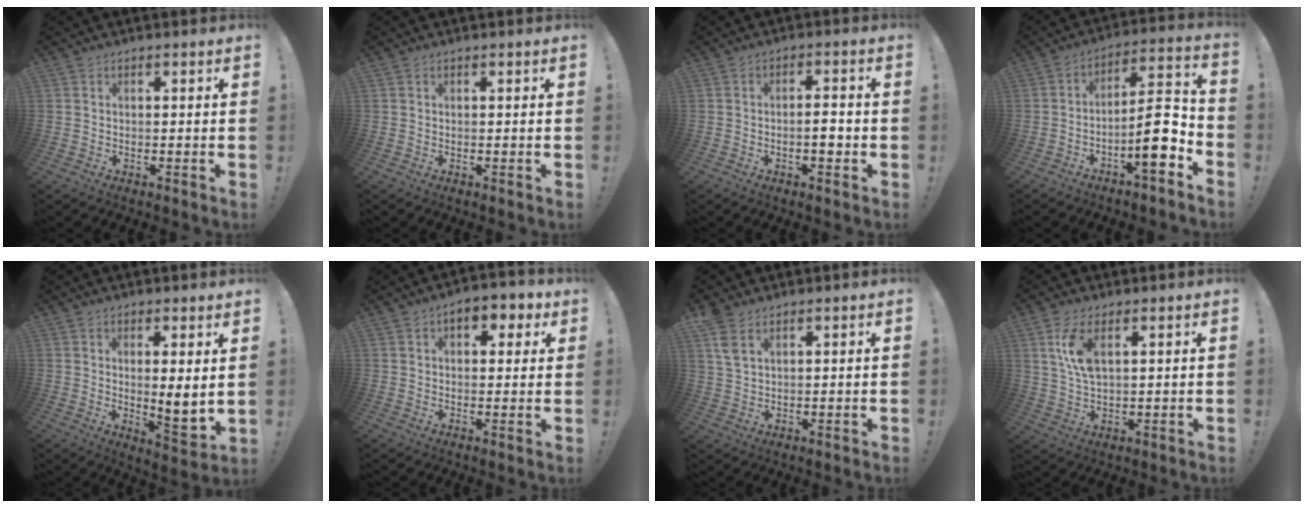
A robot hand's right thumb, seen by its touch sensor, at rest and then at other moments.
{"total": 0.0}
{"total": 4.1, "force": [-1.5, 1.2, 3.6], "torque": [-0.056, 0.007, -0.028]}
{"total": 13.4, "force": [-5.7, 3.4, 11.6], "torque": [-0.178, 0.027, -0.096]}
{"total": 5.6, "force": [2.6, 1.4, 4.8], "torque": [-0.054, -0.047, 0.047]}
{"total": 6.4, "force": [2.8, 3.7, 4.5], "torque": [-0.050, -0.003, 0.043]}
{"total": 5.4, "force": [3.4, 2.6, 3.3], "torque": [-0.065, -0.012, 0.067]}
{"total": 8.1, "force": [3.2, 3.3, 6.6], "torque": [-0.134, -0.009, 0.052]}